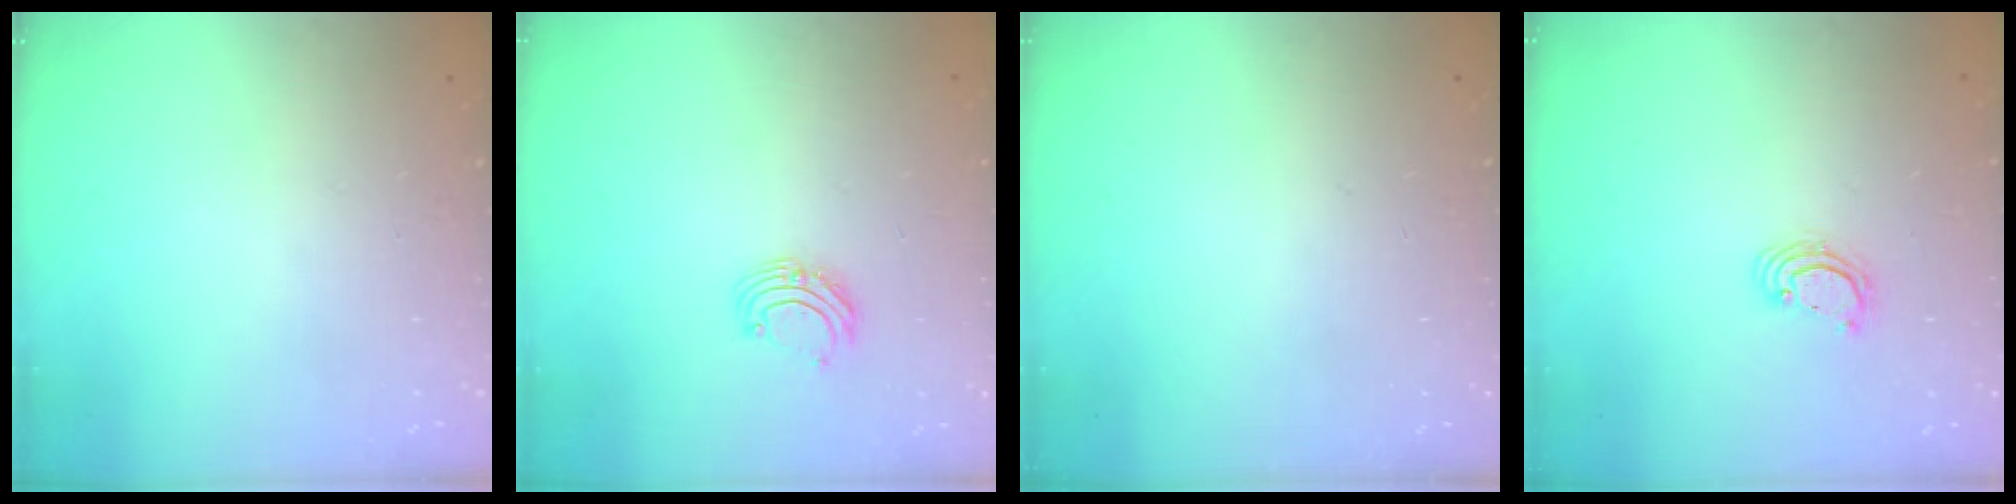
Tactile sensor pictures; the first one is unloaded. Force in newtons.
{"total": 7.3, "press": 7.3, "slide": 0.9}
{"total": 0.0}
{"total": 2.8, "press": 2.8, "slide": 0.2}